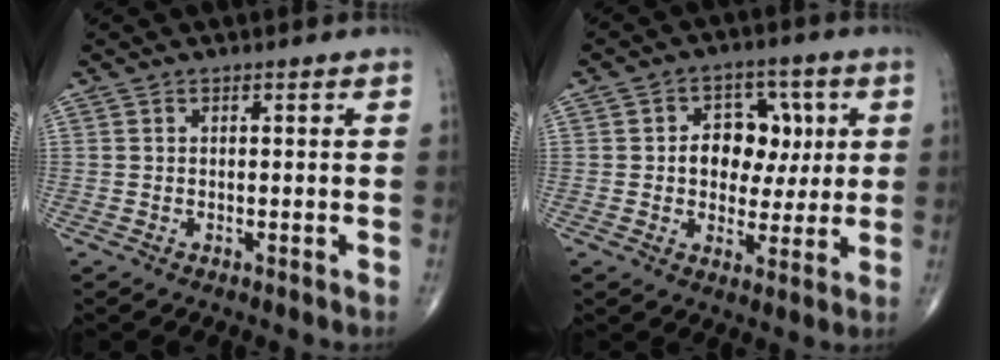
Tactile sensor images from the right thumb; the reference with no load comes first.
{"total": 10.4, "force": [1.5, 7.9, 6.7], "torque": [-0.040, 0.007, 0.023]}